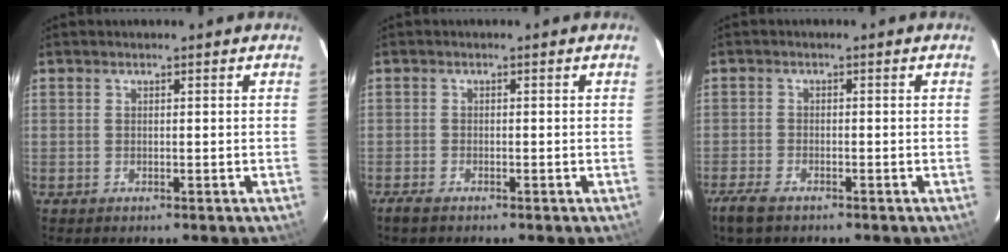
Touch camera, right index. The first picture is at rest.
{"total": 2.1, "force": [-1.7, 0.7, 0.9], "torque": [-0.026, -0.005, -0.034]}
{"total": 4.5, "force": [-3.4, 1.7, 2.4], "torque": [-0.070, -0.011, -0.070]}